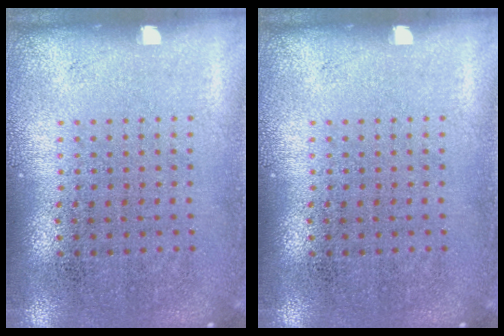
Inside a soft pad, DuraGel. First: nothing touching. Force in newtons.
{"total": 0.0}